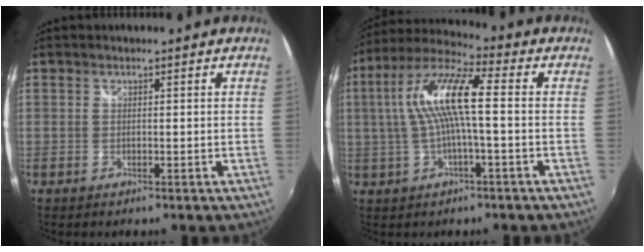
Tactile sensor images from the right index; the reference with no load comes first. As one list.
[{"total": 12.4, "force": [0.7, 2.2, 12.2], "torque": [-0.241, 0.019, 0.010]}]